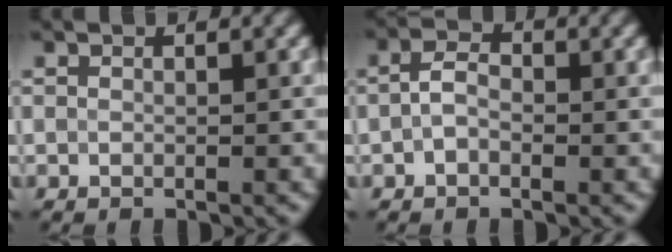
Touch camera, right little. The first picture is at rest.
{"total": 1.9, "force": [-0.5, 1.1, 1.4], "torque": [-0.033, 0.010, -0.017]}